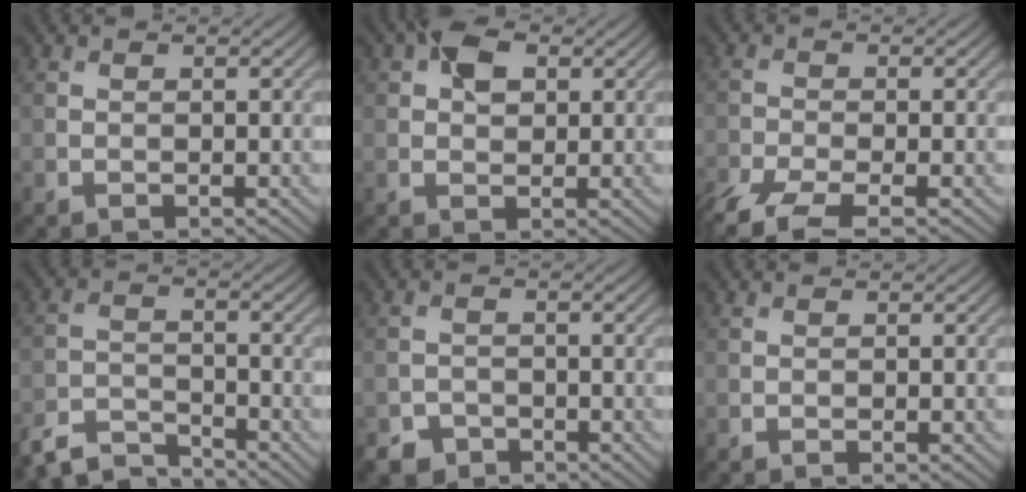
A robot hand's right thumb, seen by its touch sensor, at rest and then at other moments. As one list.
[{"total": 4.2, "force": [1.6, 2.7, 2.9], "torque": [-0.050, 0.009, 0.021]}, {"total": 6.0, "force": [-4.3, 1.9, 3.7], "torque": [-0.087, -0.024, -0.089]}, {"total": 6.0, "force": [-5.7, 1.3, 1.7], "torque": [-0.036, -0.011, -0.115]}, {"total": 2.9, "force": [-2.3, 1.7, 0.5], "torque": [-0.010, -0.001, -0.044]}, {"total": 0.0}]